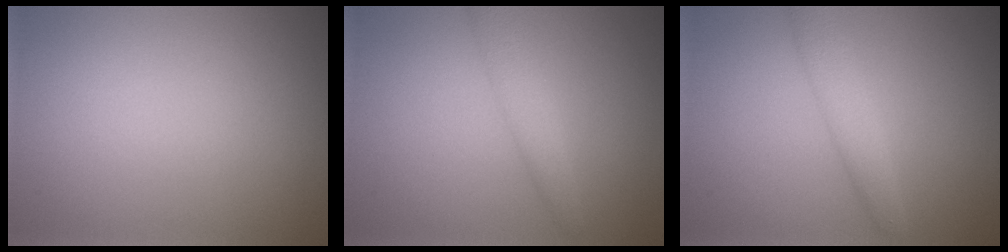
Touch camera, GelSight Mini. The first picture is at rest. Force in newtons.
{"total": 2.0, "press": 2.0, "slide": 0.0}
{"total": 2.4, "press": 2.4, "slide": 0.1}